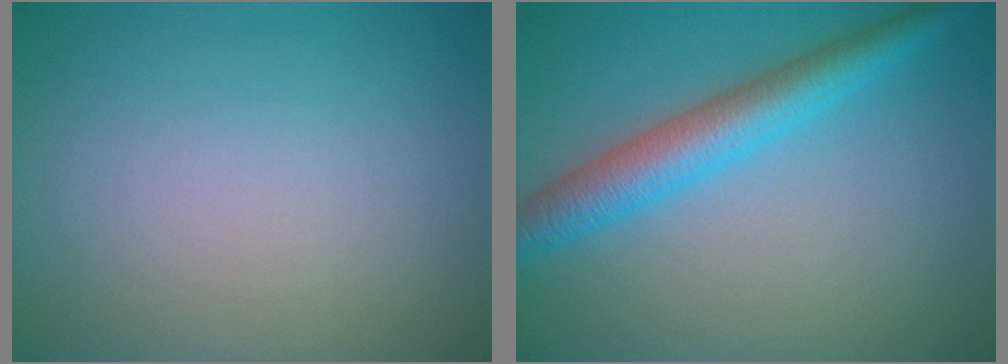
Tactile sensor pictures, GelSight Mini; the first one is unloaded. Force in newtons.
{"total": 4.9, "press": 4.9, "slide": 0.1}